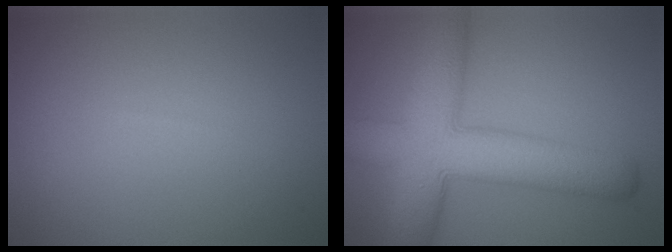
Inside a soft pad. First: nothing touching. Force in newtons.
{"total": 9.7, "press": 9.7, "slide": 0.2}